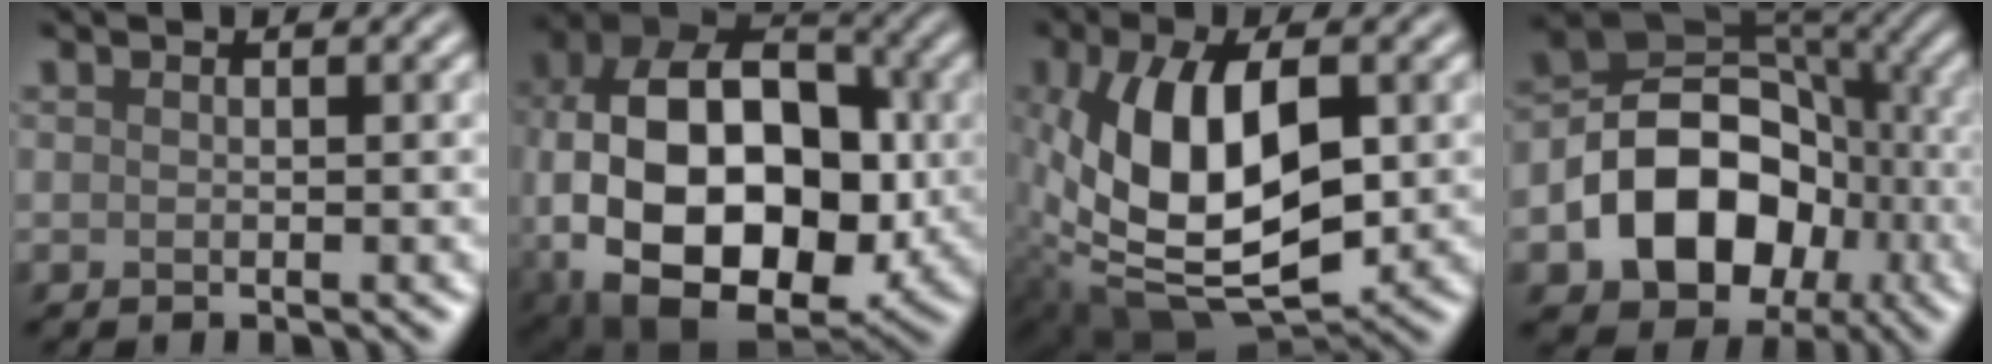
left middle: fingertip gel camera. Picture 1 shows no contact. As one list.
[{"total": 18.0, "force": [-2.1, 12.0, 13.3], "torque": [-0.239, -0.006, -0.034]}, {"total": 12.4, "force": [0.2, 6.8, 10.4], "torque": [-0.209, -0.002, 0.010]}, {"total": 11.5, "force": [-3.6, 8.4, 6.9], "torque": [-0.105, 0.003, -0.062]}]